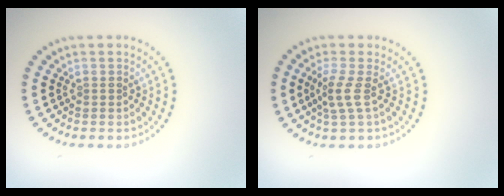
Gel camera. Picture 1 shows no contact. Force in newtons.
{"total": 2.1, "press": 1.5, "slide": 1.4}